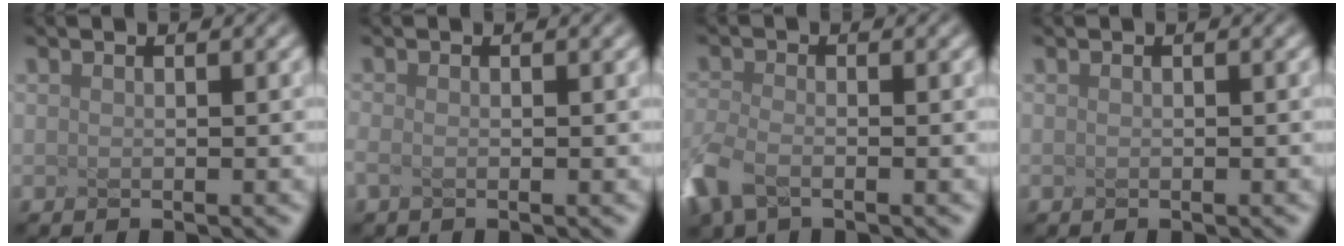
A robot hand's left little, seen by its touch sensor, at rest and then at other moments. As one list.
[{"total": 1.0, "force": [-0.9, -0.3, 0.2], "torque": [-0.023, 0.005, -0.004]}, {"total": 3.2, "force": [-2.9, 0.0, 1.3], "torque": [-0.075, -0.010, -0.025]}, {"total": 0.0}]